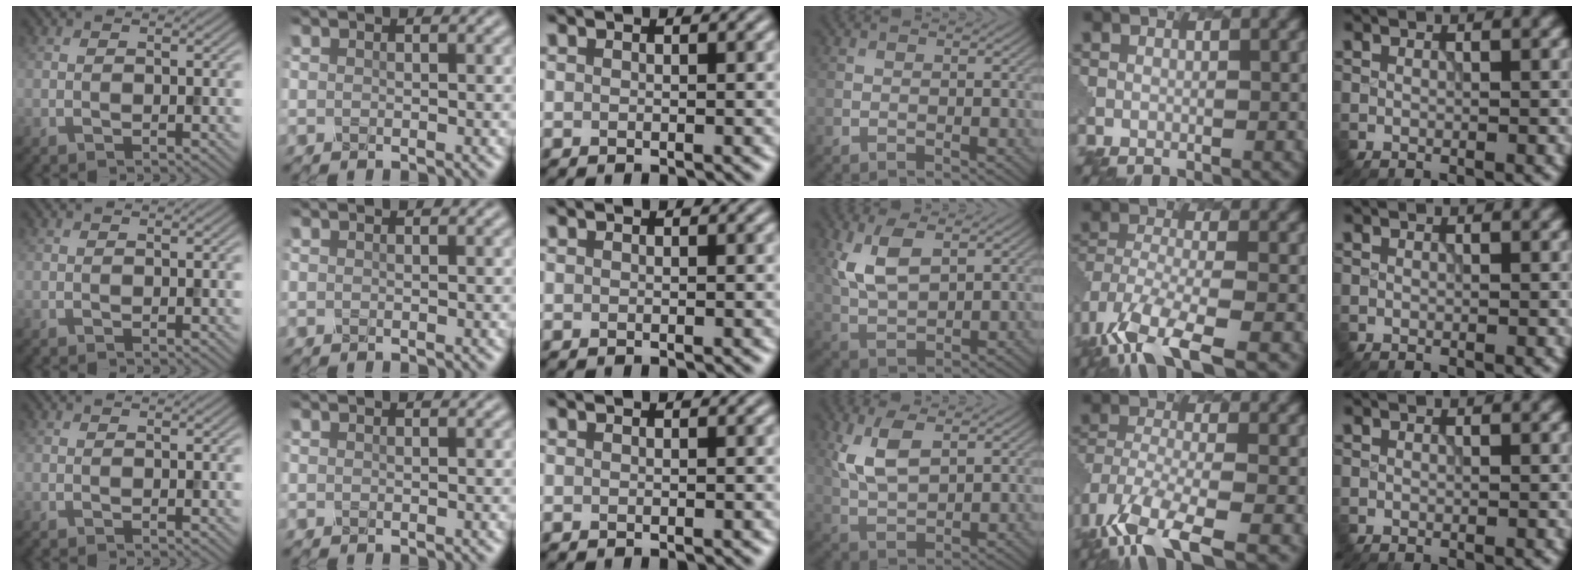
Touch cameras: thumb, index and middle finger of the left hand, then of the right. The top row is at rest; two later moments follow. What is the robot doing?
{"motion": "insert", "object": "pen bag"}